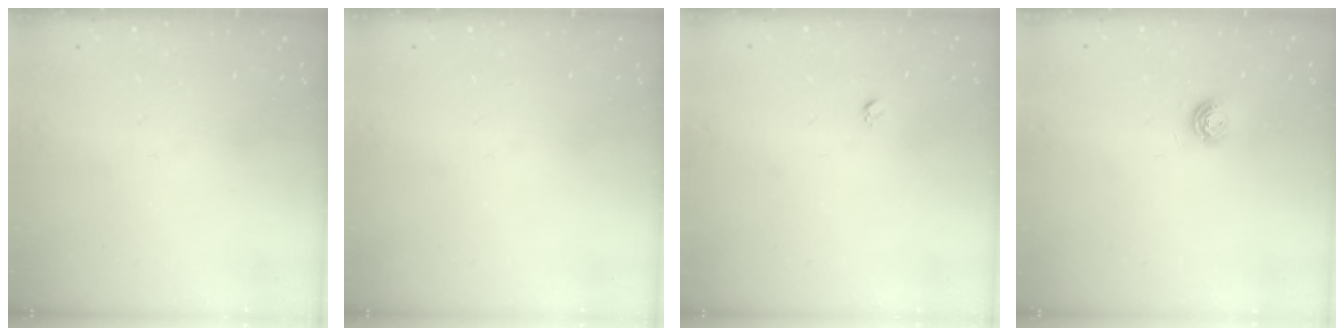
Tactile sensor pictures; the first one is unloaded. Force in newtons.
{"total": 0.0}
{"total": 2.7, "press": 2.7, "slide": 0.3}
{"total": 5.0, "press": 5.0, "slide": 0.6}